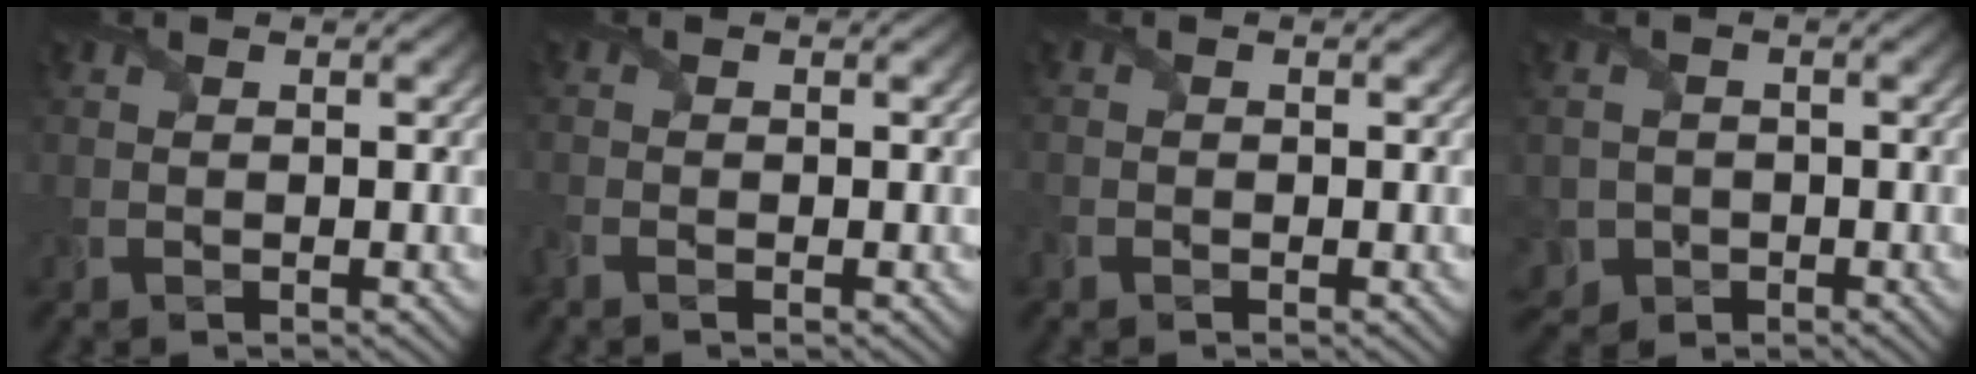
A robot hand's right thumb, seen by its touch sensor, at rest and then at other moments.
{"total": 1.3, "force": [-1.0, 0.4, 0.8], "torque": [-0.027, -0.008, -0.028]}
{"total": 1.2, "force": [-0.8, 0.8, 0.2], "torque": [-0.005, -0.006, -0.019]}
{"total": 4.0, "force": [-1.6, 3.5, 1.0], "torque": [-0.031, -0.014, -0.036]}